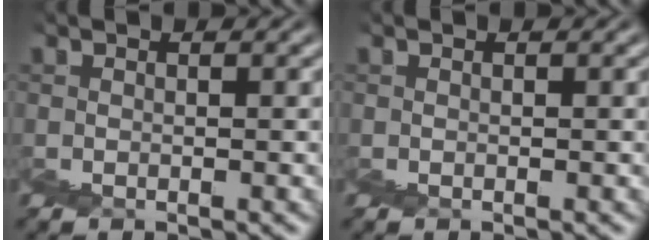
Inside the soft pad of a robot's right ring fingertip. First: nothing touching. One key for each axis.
{"total": 0.0}